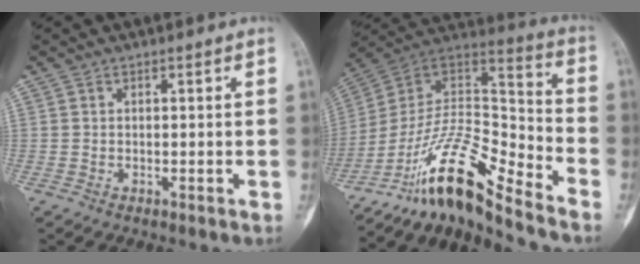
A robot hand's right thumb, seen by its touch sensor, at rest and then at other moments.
{"total": 17.0, "force": [-13.5, 2.9, 9.9], "torque": [-0.168, 0.112, -0.247]}